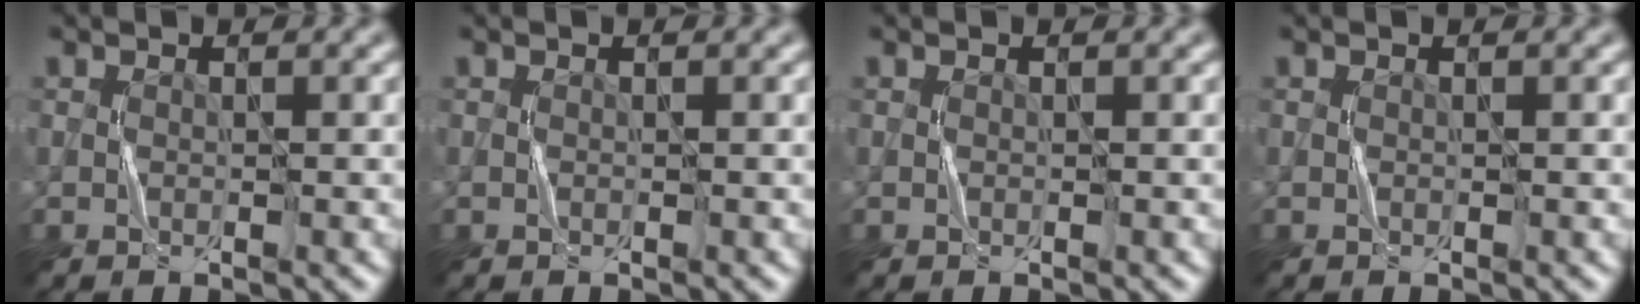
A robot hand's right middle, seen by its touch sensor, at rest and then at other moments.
{"total": 0.0}
{"total": 0.0}
{"total": 0.0}